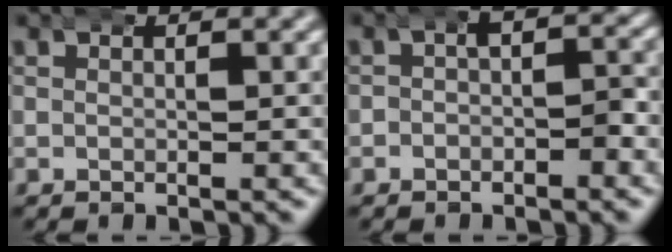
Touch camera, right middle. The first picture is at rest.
{"total": 2.5, "force": [-0.5, 1.9, 1.7], "torque": [-0.020, 0.004, -0.015]}